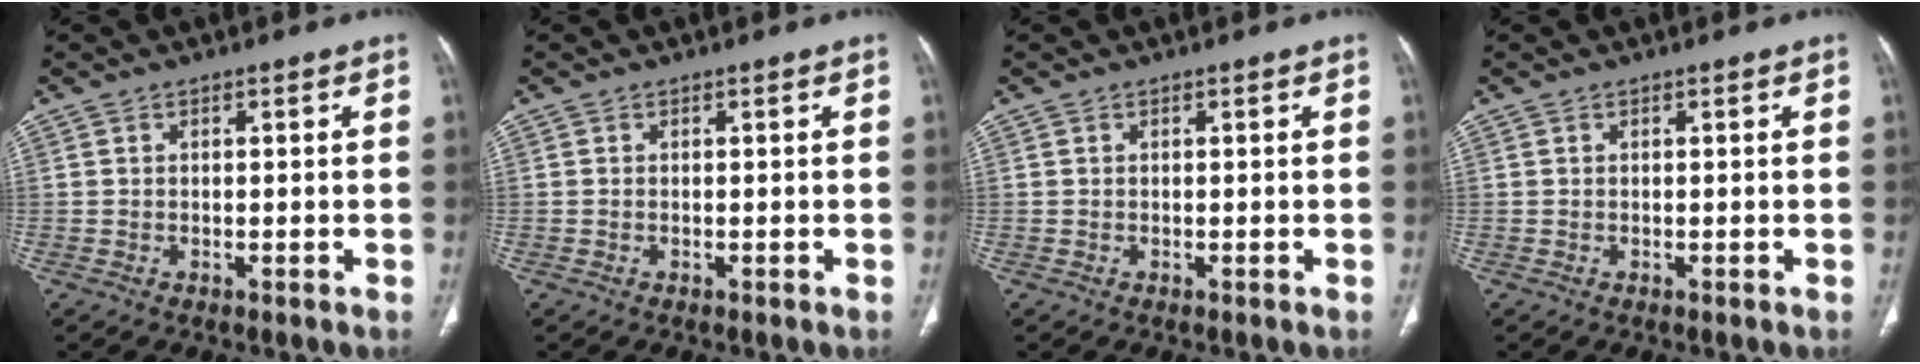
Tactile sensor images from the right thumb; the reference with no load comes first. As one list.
[{"total": 0.0}, {"total": 0.0}, {"total": 0.0}]